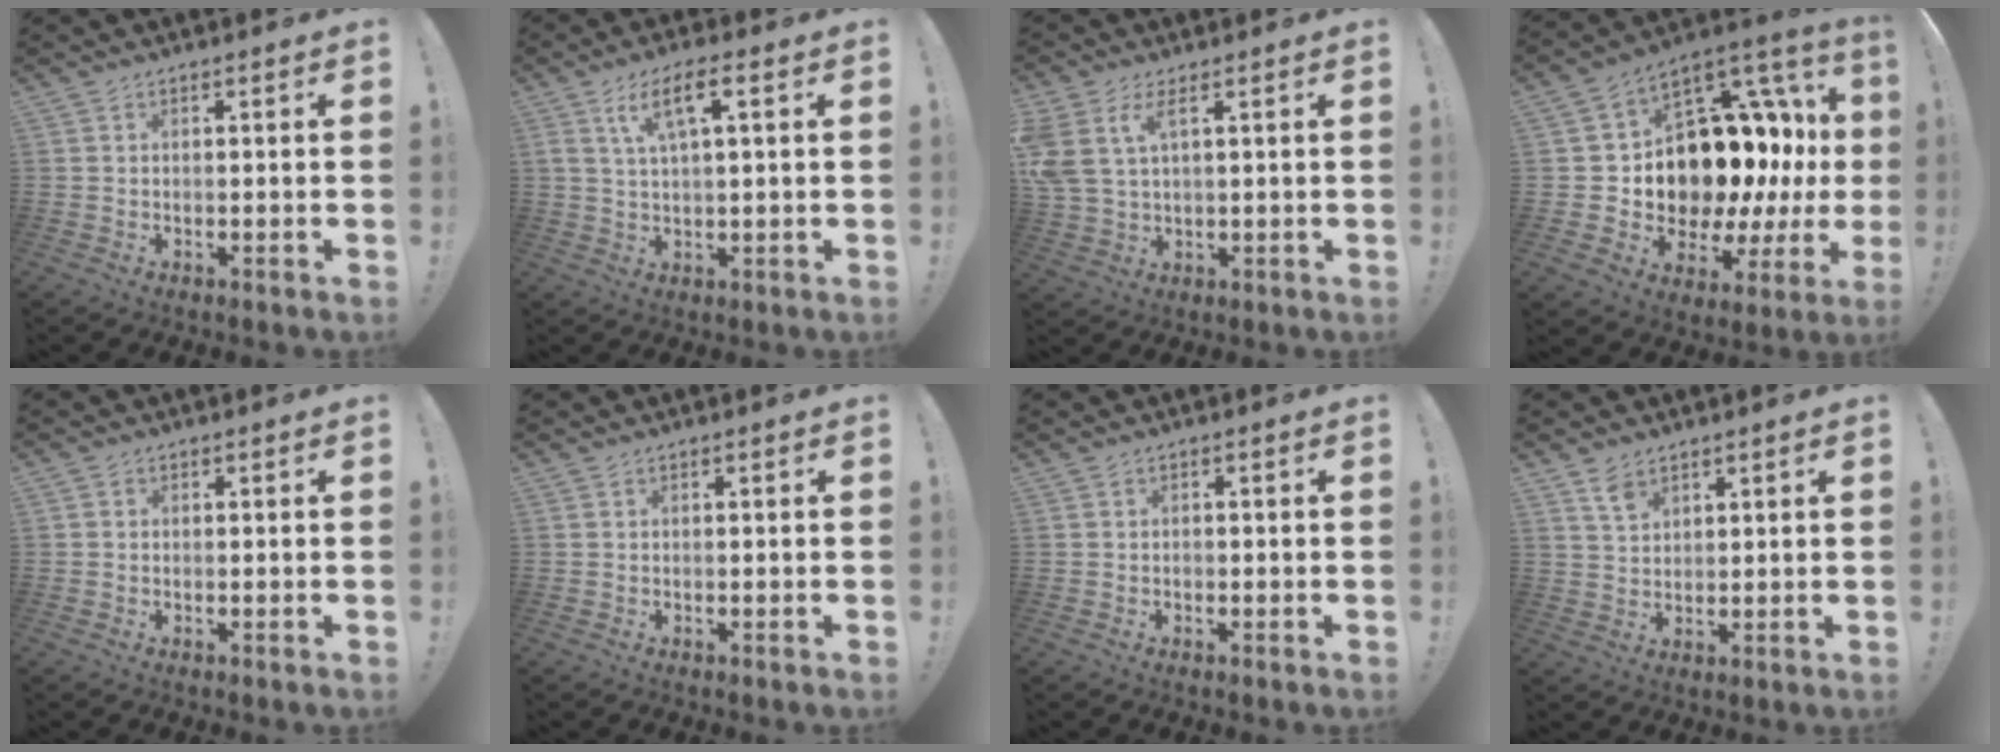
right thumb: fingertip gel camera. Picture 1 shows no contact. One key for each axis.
{"total": 8.1, "fx": 3.0, "fy": 1.9, "fz": 7.3, "tx": -0.138, "ty": 0.006, "tz": 0.051}
{"total": 7.8, "fx": 3.7, "fy": 3.7, "fz": 5.8, "tx": -0.125, "ty": -0.010, "tz": 0.073}
{"total": 17.3, "fx": 1.4, "fy": 10.9, "fz": 13.4, "tx": -0.204, "ty": -0.046, "tz": 0.050}
{"total": 0.7, "fx": -0.2, "fy": 0.6, "fz": 0.0, "tx": -0.003, "ty": 0.004, "tz": -0.003}
{"total": 0.0}
{"total": 0.6, "fx": -0.3, "fy": 0.5, "fz": 0.3, "tx": -0.004, "ty": 0.003, "tz": -0.005}
{"total": 4.9, "fx": 3.3, "fy": 2.8, "fz": 2.2, "tx": -0.032, "ty": -0.018, "tz": 0.061}